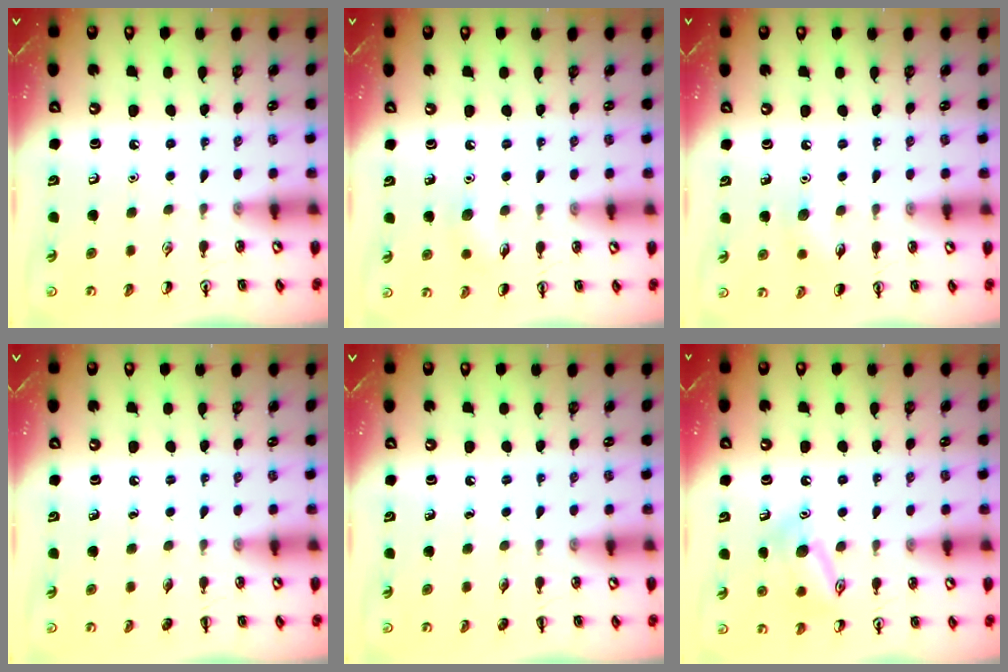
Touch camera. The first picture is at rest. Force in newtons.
{"total": 5.8, "press": 5.6, "slide": 1.4}
{"total": 5.6, "press": 5.3, "slide": 1.6}
{"total": 0.0}
{"total": 0.0}
{"total": 12.2, "press": 12.2, "slide": 0.8}